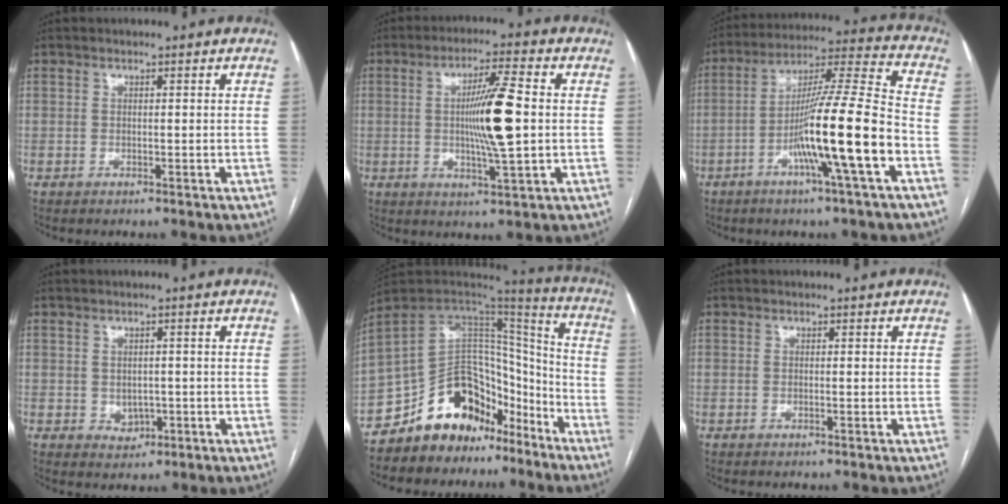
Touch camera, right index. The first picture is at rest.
{"total": 10.2, "force": [0.2, 0.6, 10.2], "torque": [-0.178, 0.000, 0.003]}
{"total": 16.1, "force": [-5.5, -0.9, 15.1], "torque": [-0.264, 0.001, -0.100]}
{"total": 2.5, "force": [-0.5, 2.0, 1.3], "torque": [-0.015, 0.001, 0.002]}
{"total": 16.8, "force": [-12.4, 9.8, 5.8], "torque": [-0.086, 0.085, -0.208]}
{"total": 0.0}